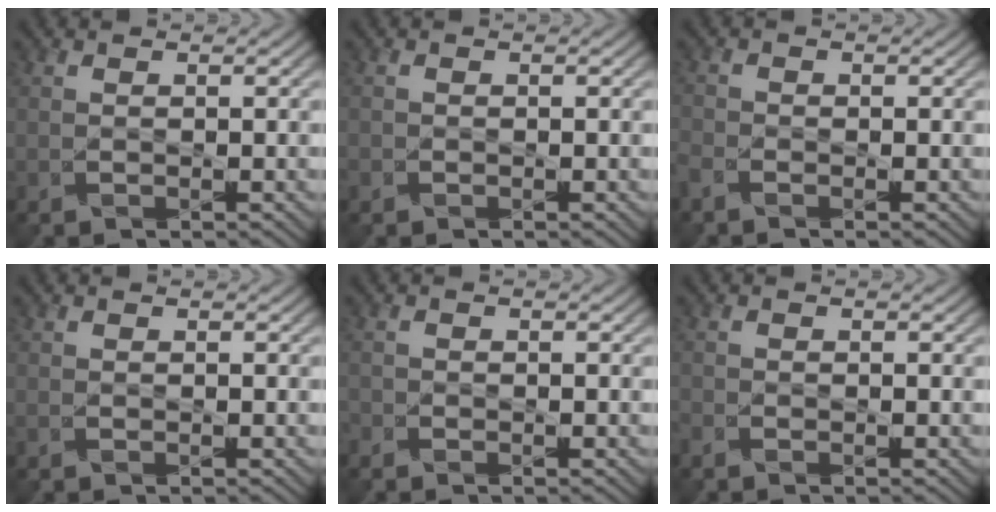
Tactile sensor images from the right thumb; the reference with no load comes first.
{"total": 0.7, "force": [-0.5, 0.5, 0.0], "torque": [-0.001, -0.005, -0.011]}
{"total": 2.0, "force": [-1.6, 0.9, 0.9], "torque": [-0.026, -0.008, -0.045]}
{"total": 0.0}
{"total": 1.1, "force": [-1.0, 0.4, 0.1], "torque": [-0.005, -0.003, -0.024]}
{"total": 1.3, "force": [-1.1, 0.4, 0.4], "torque": [-0.013, -0.006, -0.029]}